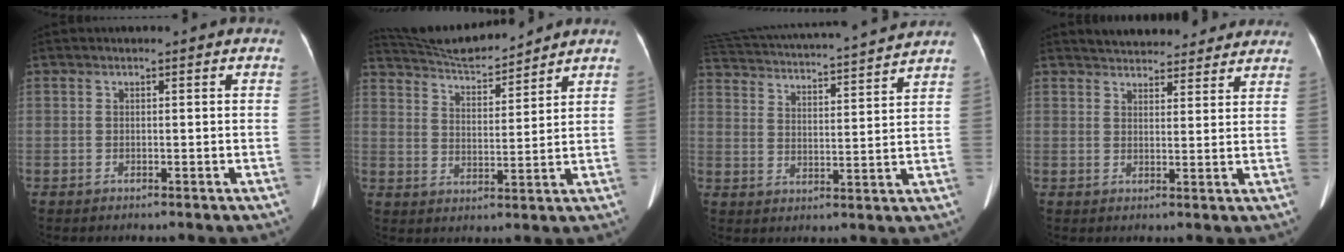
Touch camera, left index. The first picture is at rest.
{"total": 10.8, "force": [10.4, 0.6, 2.9], "torque": [-0.064, 0.008, 0.179]}
{"total": 18.2, "force": [16.5, 0.7, 7.6], "torque": [-0.147, 0.011, 0.242]}
{"total": 12.8, "force": [11.8, 3.8, 3.4], "torque": [-0.033, 0.019, 0.147]}